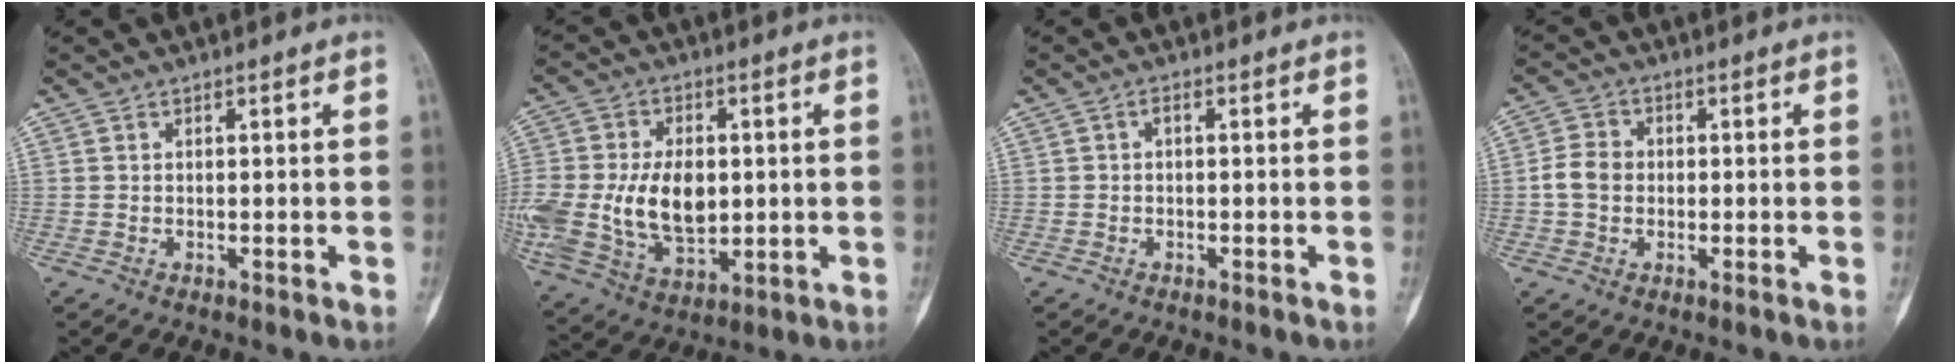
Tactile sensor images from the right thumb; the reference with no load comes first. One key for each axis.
{"total": 20.5, "fx": -0.1, "fy": 13.6, "fz": 15.3, "tx": -0.332, "ty": -0.008, "tz": 0.018}
{"total": 1.0, "fx": -0.2, "fy": 0.3, "fz": 1.0, "tx": -0.015, "ty": 0.006, "tz": -0.005}
{"total": 4.6, "fx": -0.5, "fy": 3.7, "fz": 2.8, "tx": -0.051, "ty": 0.013, "tz": -0.015}